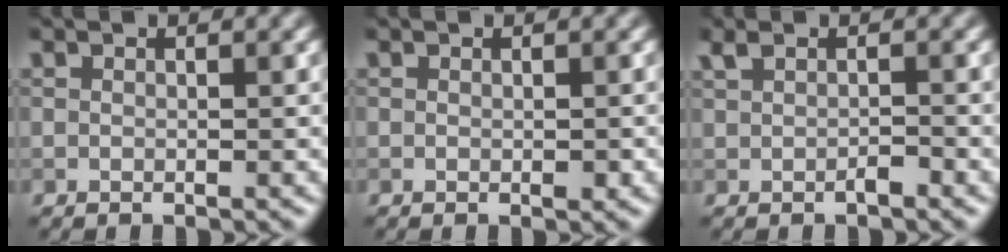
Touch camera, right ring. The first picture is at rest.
{"total": 0.6, "force": [-0.1, 0.3, 0.5], "torque": [-0.007, -0.001, 0.000]}
{"total": 1.1, "force": [0.0, 0.4, 1.0], "torque": [-0.024, 0.000, 0.002]}